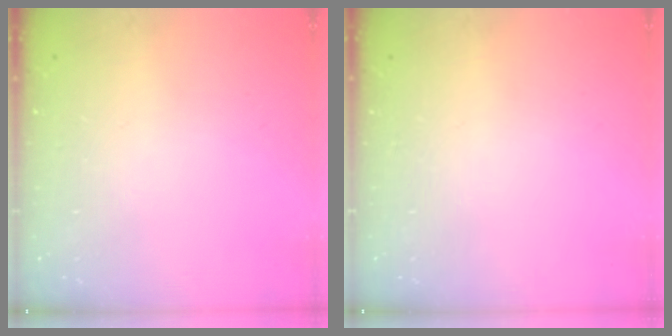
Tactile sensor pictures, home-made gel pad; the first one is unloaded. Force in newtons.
{"total": 0.0}